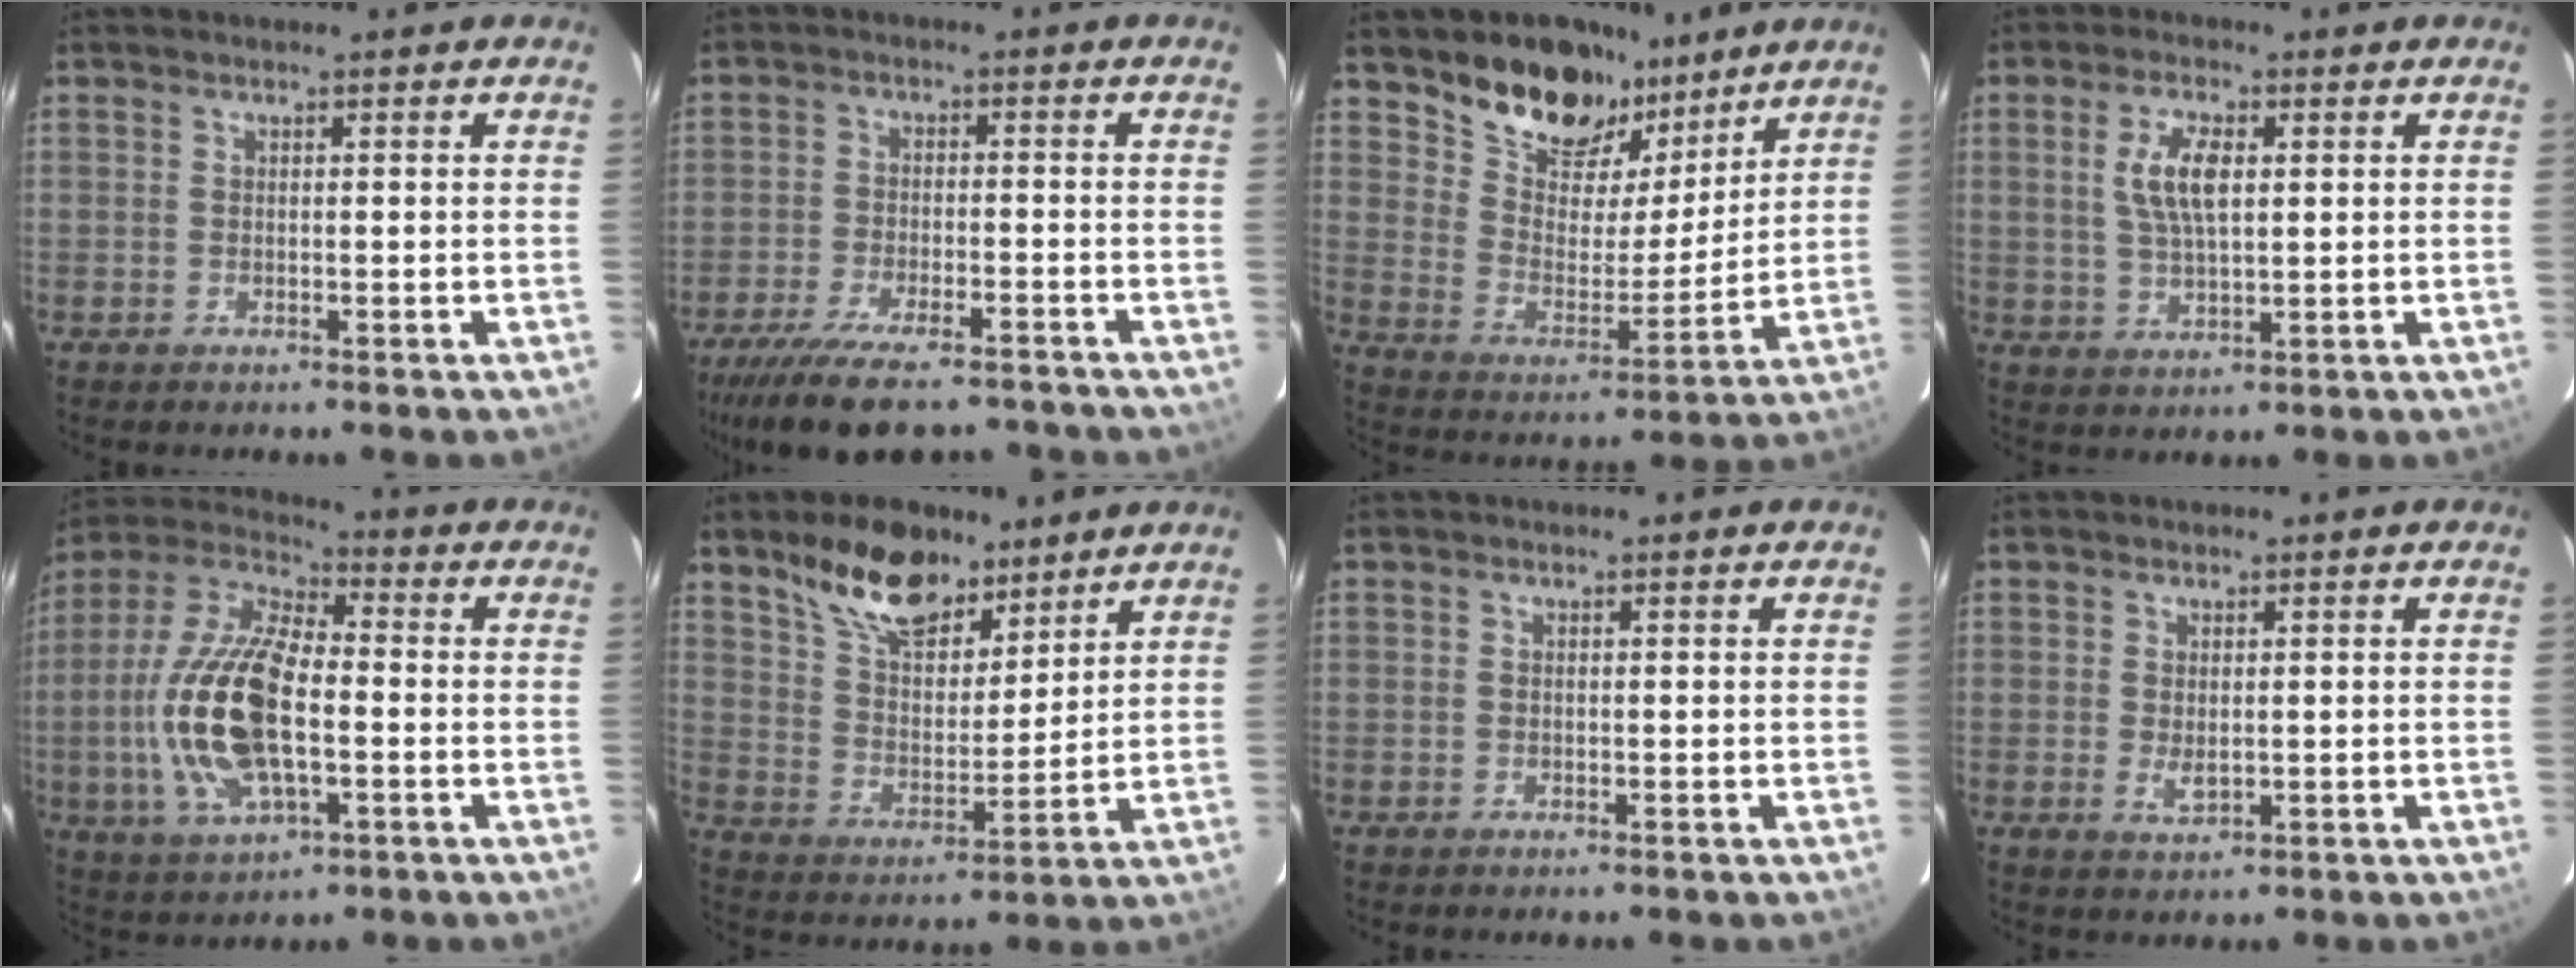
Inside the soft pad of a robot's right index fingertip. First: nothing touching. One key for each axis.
{"total": 16.2, "fx": -13.1, "fy": 4.7, "fz": 8.3, "tx": -0.176, "ty": -0.032, "tz": -0.205}
{"total": 15.9, "fx": 11.4, "fy": 8.8, "fz": 6.8, "tx": -0.137, "ty": 0.010, "tz": 0.205}
{"total": 7.1, "fx": 1.7, "fy": 2.7, "fz": 6.3, "tx": -0.122, "ty": 0.004, "tz": 0.035}
{"total": 19.1, "fx": -2.8, "fy": 8.4, "fz": 16.9, "tx": -0.357, "ty": 0.001, "tz": -0.054}
{"total": 14.2, "fx": 10.0, "fy": 6.8, "fz": 7.6, "tx": -0.136, "ty": 0.015, "tz": 0.181}
{"total": 0.0}
{"total": 2.5, "fx": 0.0, "fy": 1.3, "fz": 2.1, "tx": -0.037, "ty": -0.005, "tz": 0.003}